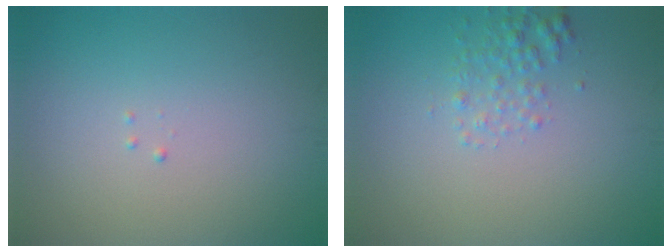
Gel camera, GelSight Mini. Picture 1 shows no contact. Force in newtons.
{"total": 1.7, "press": 1.7, "slide": 0.1}